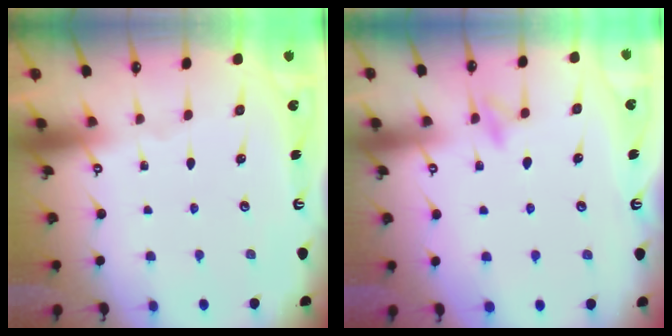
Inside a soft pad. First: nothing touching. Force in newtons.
{"total": 8.7, "press": 8.7, "slide": 0.9}